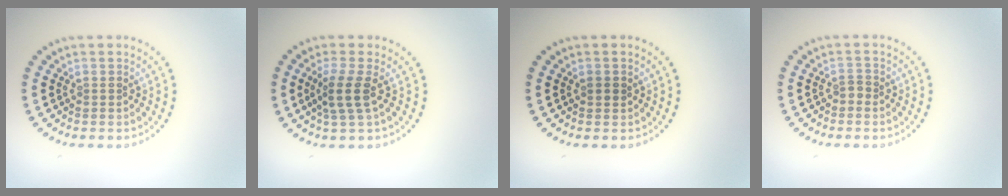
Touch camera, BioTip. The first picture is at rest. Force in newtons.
{"total": 2.7, "press": 2.1, "slide": 1.6}
{"total": 0.8, "press": 0.8, "slide": 0.2}
{"total": 0.9, "press": 0.6, "slide": 0.7}